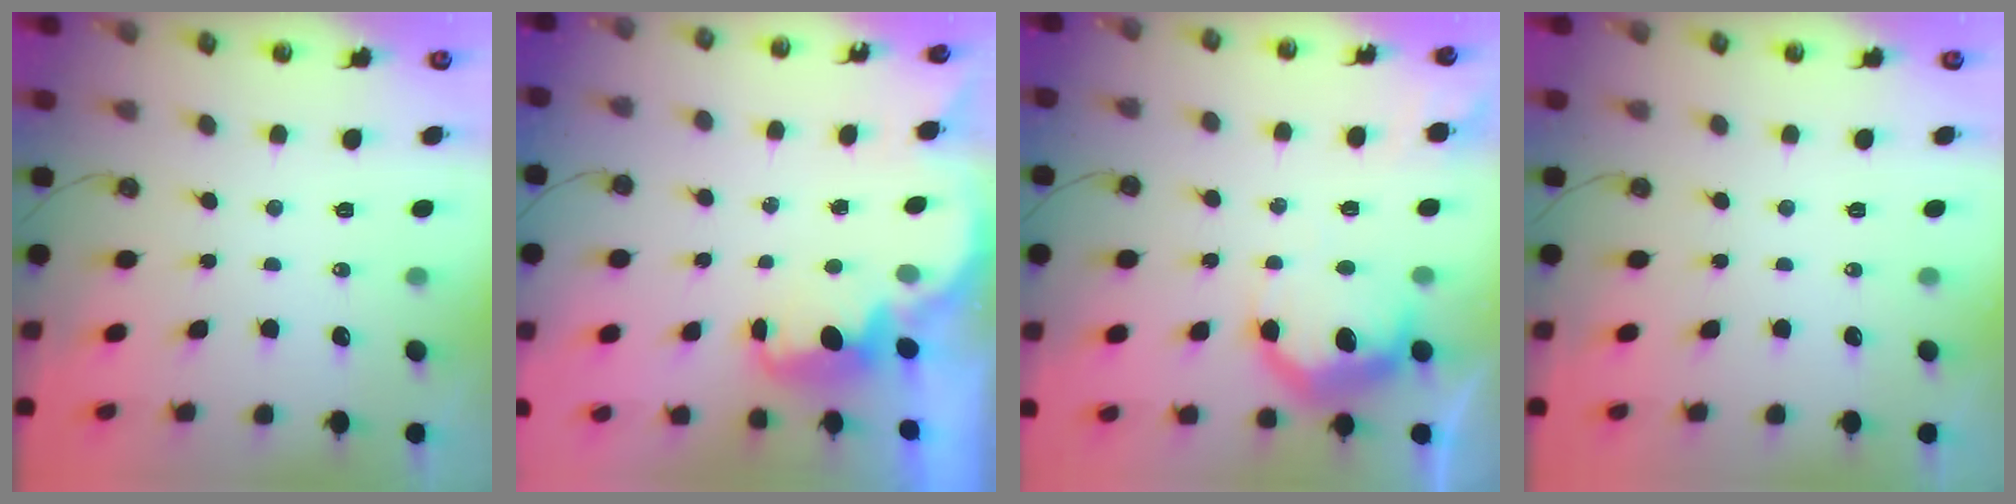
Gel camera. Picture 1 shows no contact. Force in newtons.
{"total": 2.7, "press": 2.6, "slide": 0.7}
{"total": 13.1, "press": 13.1, "slide": 0.8}
{"total": 0.0}